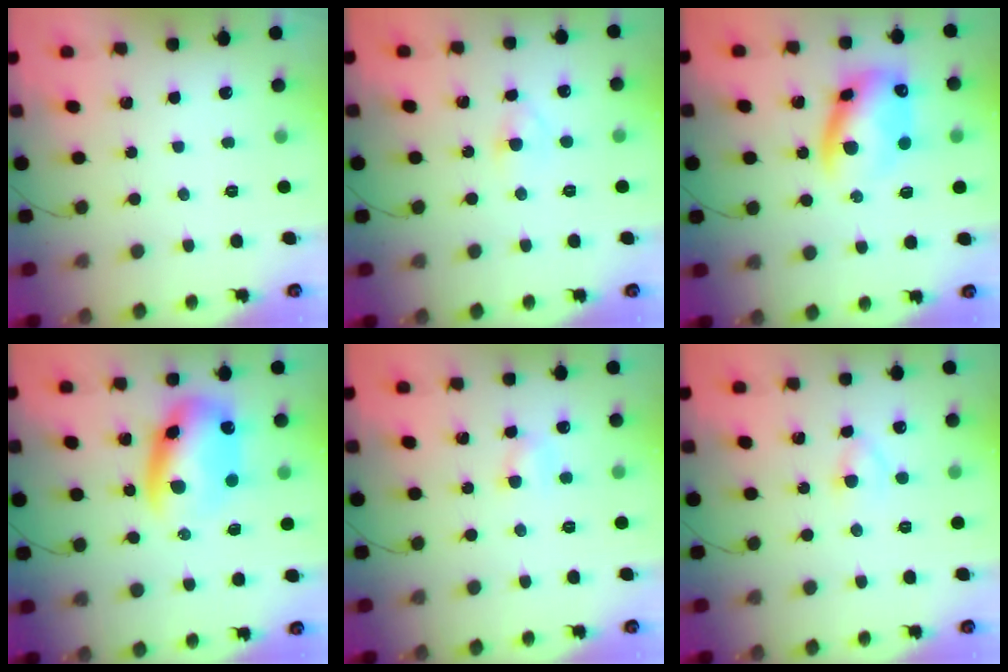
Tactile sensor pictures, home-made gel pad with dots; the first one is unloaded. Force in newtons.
{"total": 3.3, "press": 3.0, "slide": 1.3}
{"total": 12.3, "press": 11.9, "slide": 3.0}
{"total": 11.8, "press": 11.4, "slide": 2.9}
{"total": 4.7, "press": 4.5, "slide": 1.2}
{"total": 2.5, "press": 2.2, "slide": 1.2}